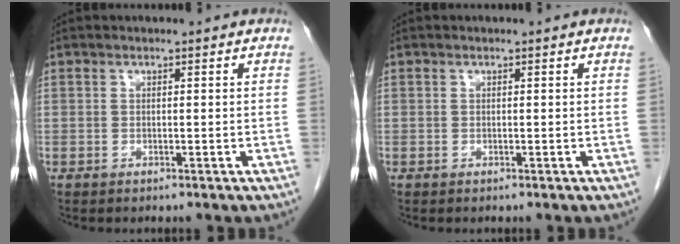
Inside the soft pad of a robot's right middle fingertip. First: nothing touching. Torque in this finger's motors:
{"motor_torque": [-0.30, -0.11, -0.01, -0.01]}